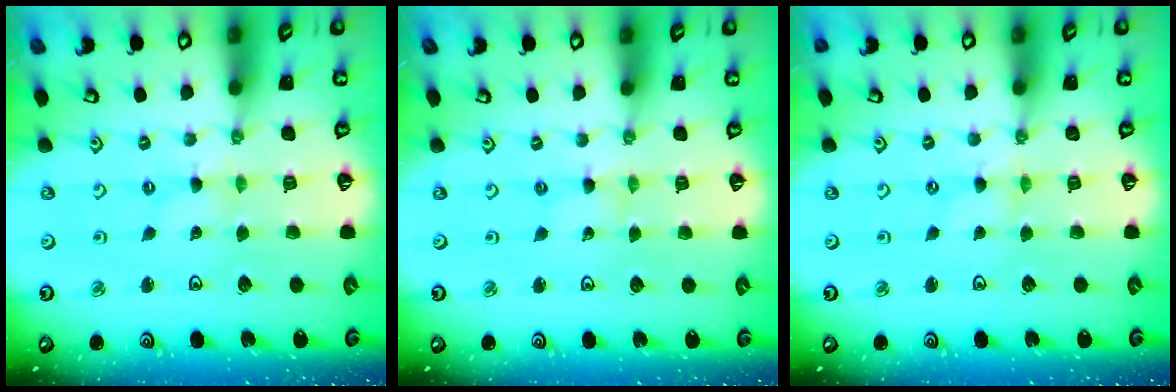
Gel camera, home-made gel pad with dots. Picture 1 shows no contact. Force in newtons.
{"total": 1.6, "press": 1.6, "slide": 0.2}
{"total": 0.6, "press": 0.6, "slide": 0.1}